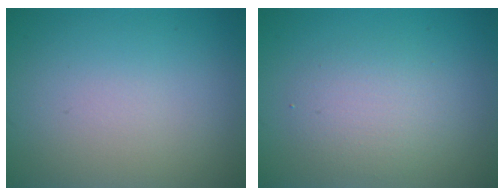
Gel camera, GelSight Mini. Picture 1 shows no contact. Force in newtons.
{"total": 2.7, "press": 2.7, "slide": 0.1}